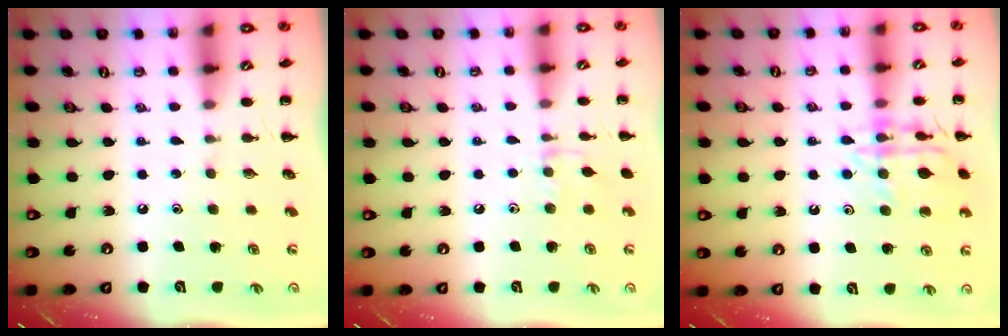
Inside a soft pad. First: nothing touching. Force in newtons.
{"total": 6.3, "press": 6.1, "slide": 1.6}
{"total": 13.8, "press": 13.8, "slide": 1.0}